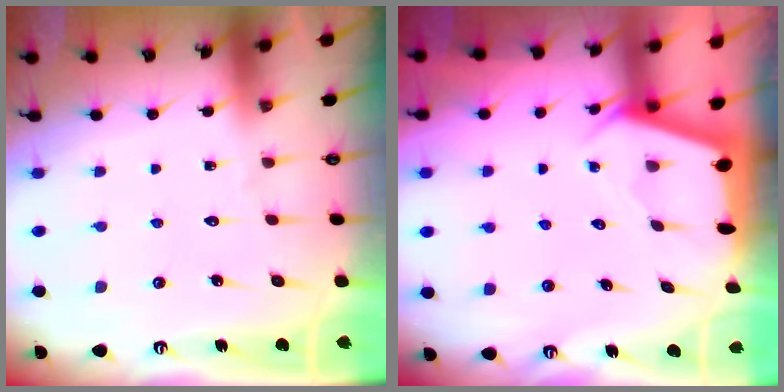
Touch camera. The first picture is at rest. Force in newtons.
{"total": 2.5, "press": 2.5, "slide": 0.3}